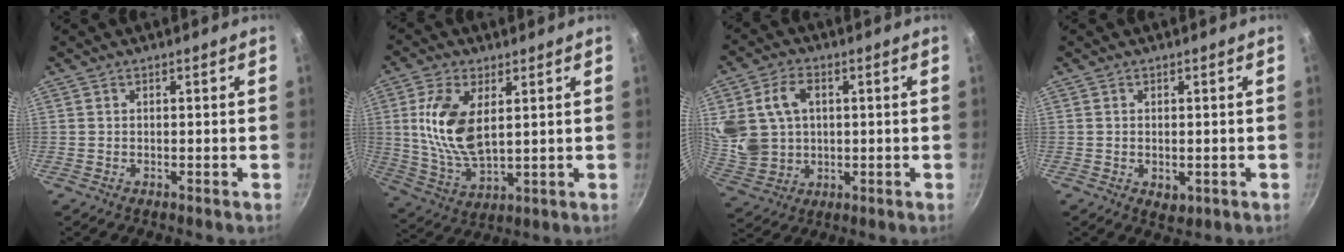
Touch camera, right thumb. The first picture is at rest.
{"total": 13.1, "force": [3.0, 6.8, 10.8], "torque": [-0.211, -0.017, 0.065]}
{"total": 14.4, "force": [2.9, 11.2, 8.6], "torque": [-0.168, -0.002, 0.071]}
{"total": 2.7, "force": [-0.4, 1.8, 2.0], "torque": [-0.028, -0.009, -0.003]}